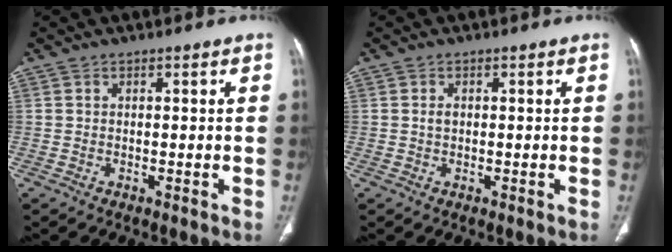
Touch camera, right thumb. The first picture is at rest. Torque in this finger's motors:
{"motor_torque": [-0.14, 0.71, 0.43, -0.16, 0.04]}